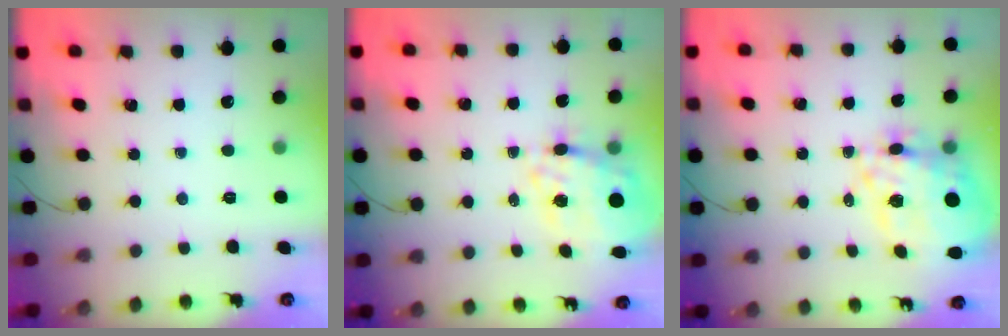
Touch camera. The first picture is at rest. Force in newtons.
{"total": 10.7, "press": 10.0, "slide": 3.9}
{"total": 17.0, "press": 16.2, "slide": 5.2}